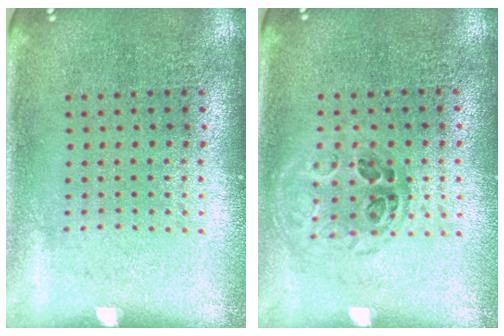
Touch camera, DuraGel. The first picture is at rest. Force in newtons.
{"total": 1.0, "press": 0.9, "slide": 0.3}